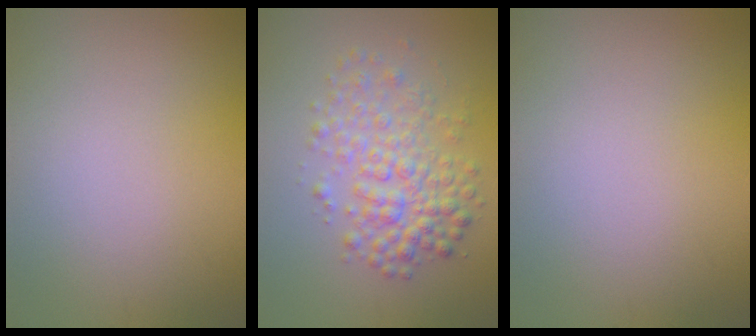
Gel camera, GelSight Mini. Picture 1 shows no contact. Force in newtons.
{"total": 4.3, "press": 4.3, "slide": 0.1}
{"total": 0.0}